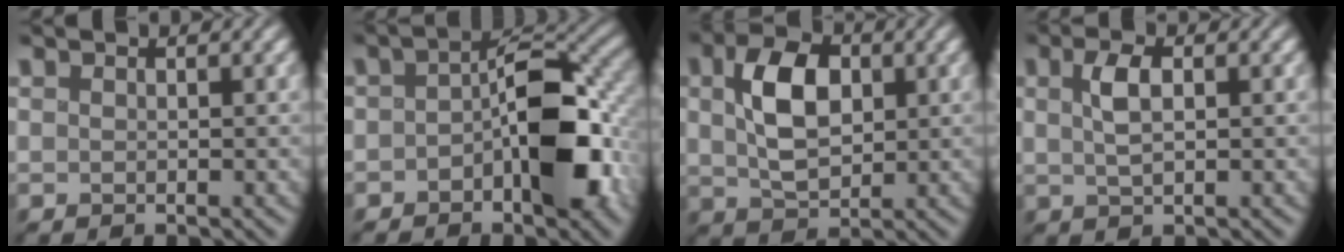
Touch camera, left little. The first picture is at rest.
{"total": 8.1, "force": [-2.6, 4.0, 6.5], "torque": [-0.102, 0.009, -0.028]}
{"total": 4.9, "force": [0.4, 2.9, 3.9], "torque": [-0.094, 0.004, 0.024]}
{"total": 1.7, "force": [-0.1, 0.4, 1.6], "torque": [-0.054, 0.001, 0.018]}